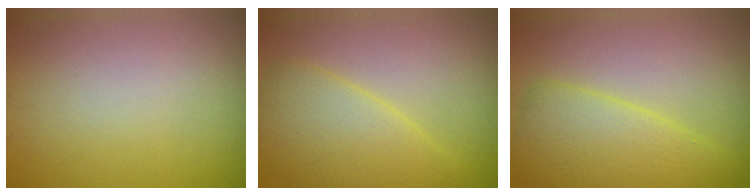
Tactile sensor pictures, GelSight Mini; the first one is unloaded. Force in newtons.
{"total": 5.2, "press": 5.2, "slide": 0.1}
{"total": 5.4, "press": 5.4, "slide": 0.1}